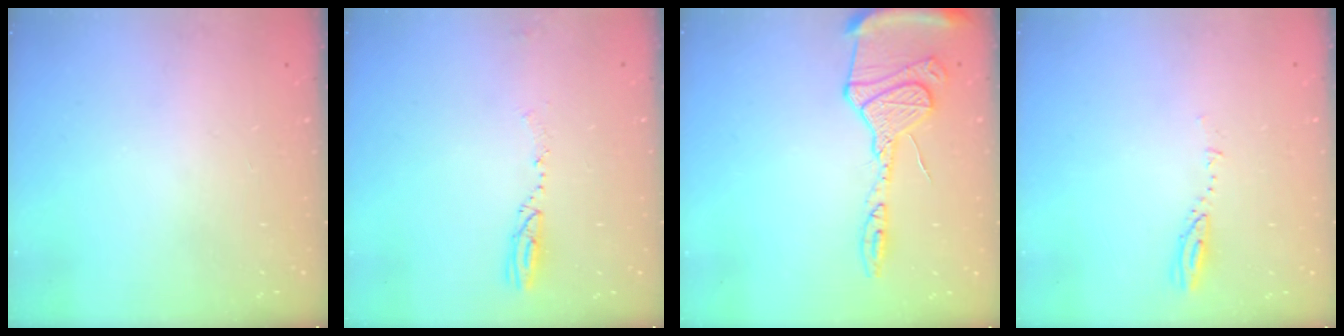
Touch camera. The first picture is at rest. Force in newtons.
{"total": 3.8, "press": 3.8, "slide": 0.6}
{"total": 19.2, "press": 16.4, "slide": 9.9}
{"total": 2.9, "press": 2.9, "slide": 0.3}